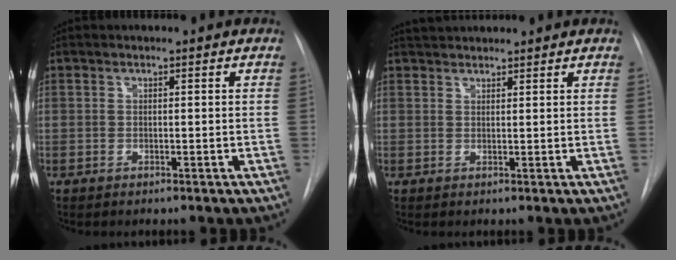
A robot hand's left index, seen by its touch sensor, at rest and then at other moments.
{"total": 3.4, "force": [3.3, 0.5, 0.7], "torque": [-0.013, 0.032, 0.057]}